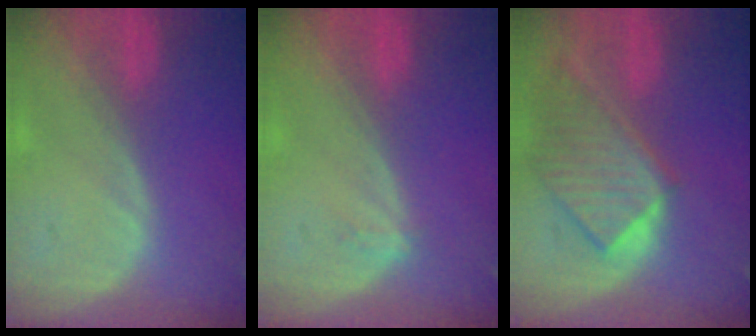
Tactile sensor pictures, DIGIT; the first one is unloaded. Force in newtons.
{"total": 1.2, "press": 0.8, "slide": 0.8}
{"total": 9.3, "press": 8.1, "slide": 4.6}